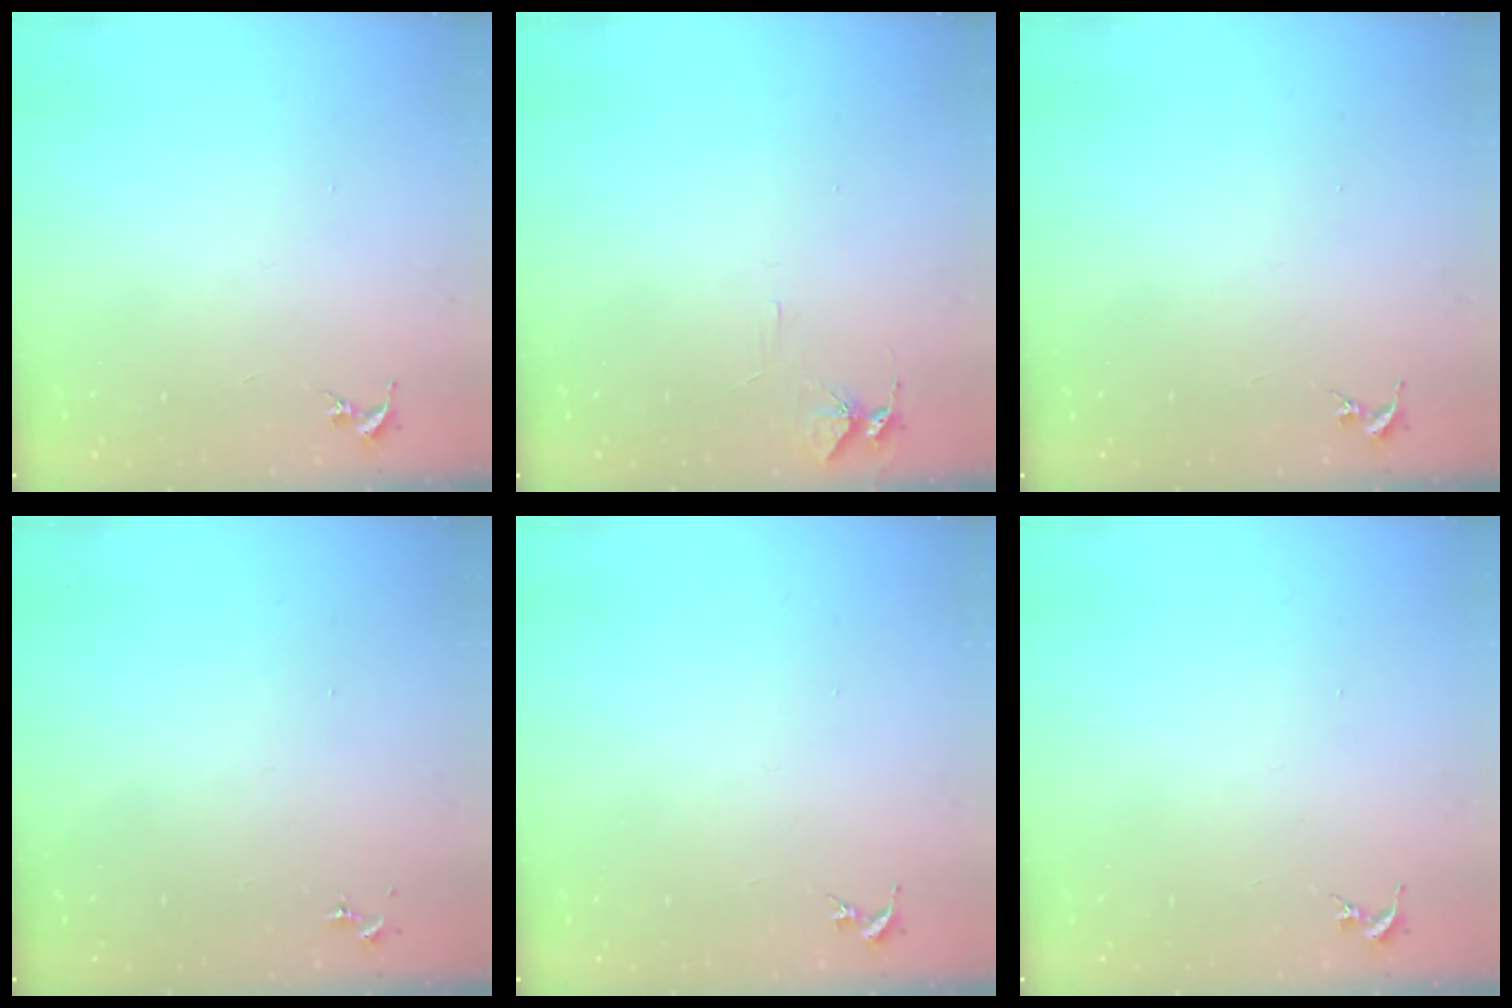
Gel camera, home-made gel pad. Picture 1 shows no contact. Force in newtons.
{"total": 5.4, "press": 5.4, "slide": 0.6}
{"total": 0.0}
{"total": 0.0}
{"total": 0.0}
{"total": 0.0}